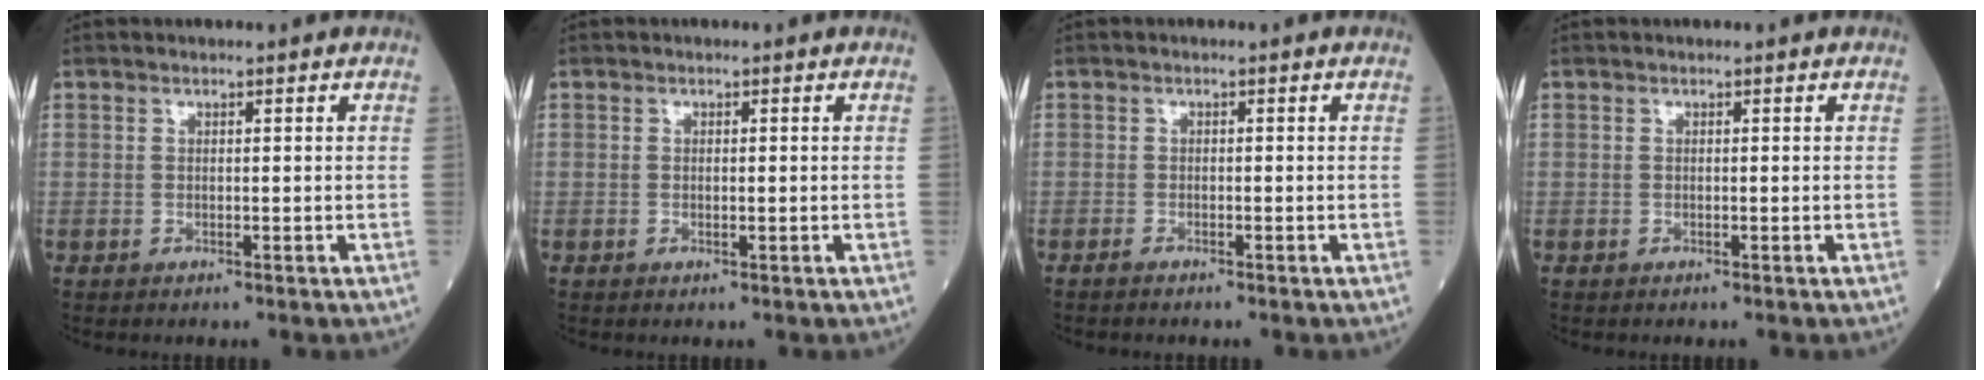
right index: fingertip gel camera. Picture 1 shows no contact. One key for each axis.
{"total": 1.2, "fx": -0.1, "fy": 0.6, "fz": 1.0, "tx": -0.028, "ty": -0.002, "tz": 0.000}
{"total": 1.6, "fx": -1.2, "fy": 0.7, "fz": 0.8, "tx": -0.029, "ty": -0.004, "tz": -0.018}
{"total": 0.0}